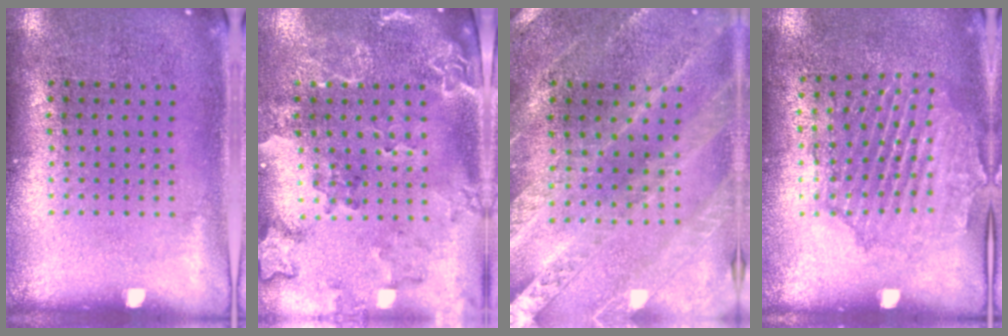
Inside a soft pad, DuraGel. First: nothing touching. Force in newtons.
{"total": 2.0, "press": 1.9, "slide": 0.7}
{"total": 1.3, "press": 1.3, "slide": 0.2}
{"total": 1.6, "press": 1.6, "slide": 0.3}